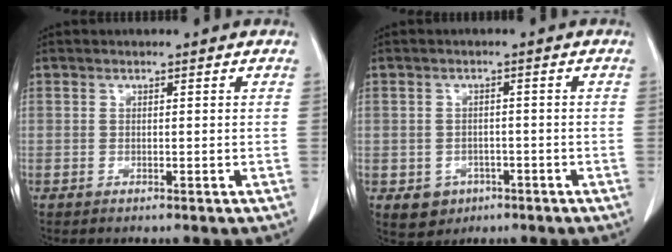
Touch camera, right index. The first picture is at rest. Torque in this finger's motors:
{"motor_torque": [-0.14, -0.03, -0.44, -0.11]}